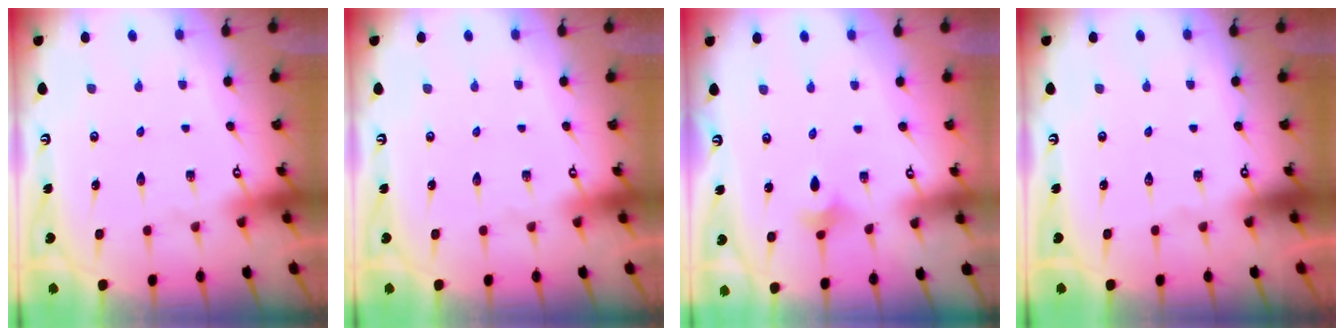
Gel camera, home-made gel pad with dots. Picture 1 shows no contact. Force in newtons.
{"total": 0.0}
{"total": 2.0, "press": 2.0, "slide": 0.4}
{"total": 0.0}